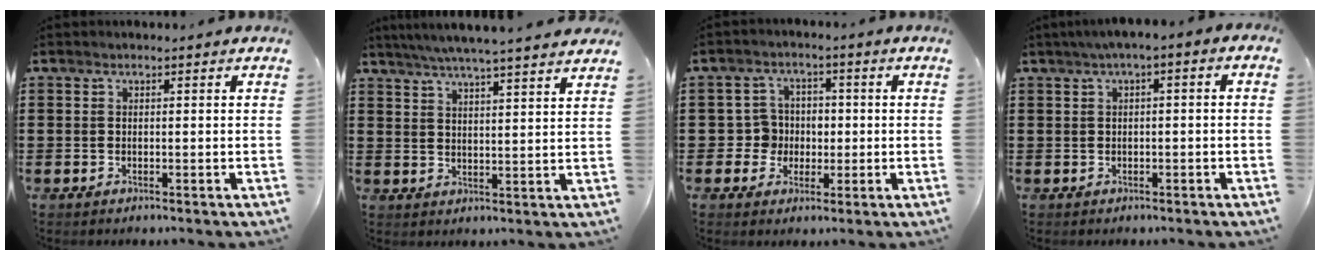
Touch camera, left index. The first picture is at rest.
{"total": 5.3, "force": [4.8, -0.6, 2.0], "torque": [-0.053, -0.021, 0.085]}
{"total": 4.7, "force": [-0.4, 4.6, 1.0], "torque": [-0.040, 0.013, -0.009]}
{"total": 2.1, "force": [-1.0, 0.4, 1.7], "torque": [-0.029, 0.004, -0.021]}